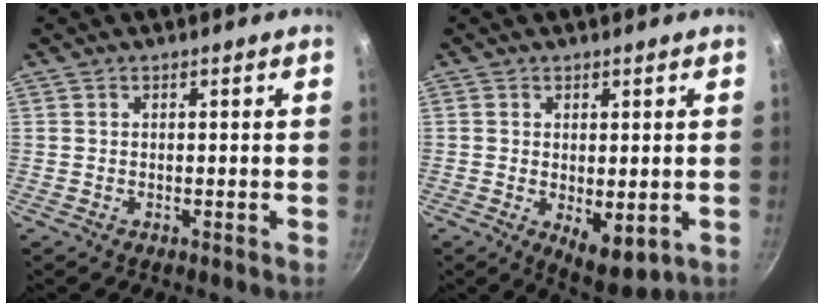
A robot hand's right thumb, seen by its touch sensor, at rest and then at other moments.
{"total": 6.7, "force": [-0.8, 3.4, 5.8], "torque": [-0.073, -0.019, -0.002]}